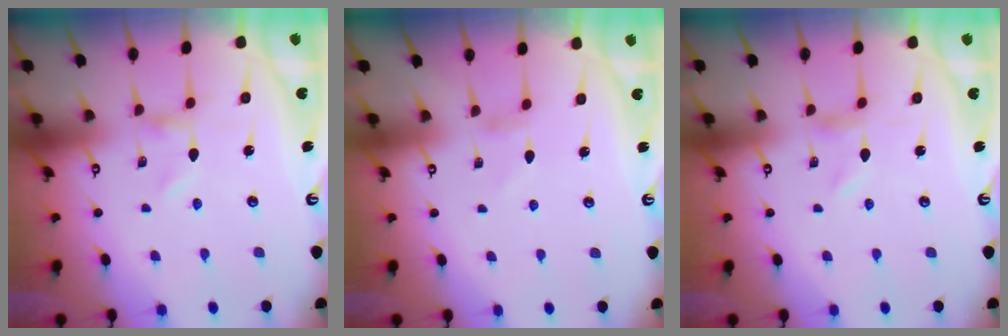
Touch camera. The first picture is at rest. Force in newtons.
{"total": 1.0, "press": 0.9, "slide": 0.2}
{"total": 0.0}